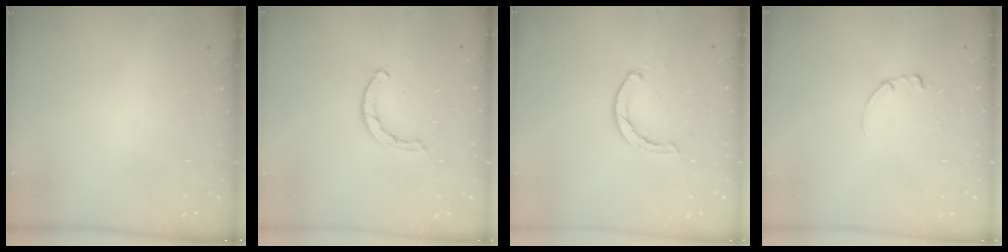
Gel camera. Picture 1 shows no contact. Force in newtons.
{"total": 1.6, "press": 1.6, "slide": 0.1}
{"total": 1.9, "press": 1.9, "slide": 0.3}
{"total": 0.6, "press": 0.6, "slide": 0.1}